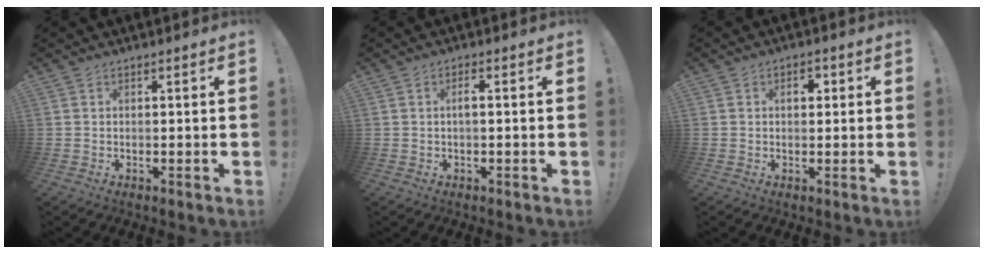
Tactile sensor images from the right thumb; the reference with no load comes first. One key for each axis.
{"total": 2.0, "fx": -0.2, "fy": 0.5, "fz": 2.0, "tx": -0.035, "ty": 0.002, "tz": -0.007}
{"total": 3.2, "fx": 0.7, "fy": 1.9, "fz": 2.4, "tx": -0.019, "ty": -0.002, "tz": 0.002}